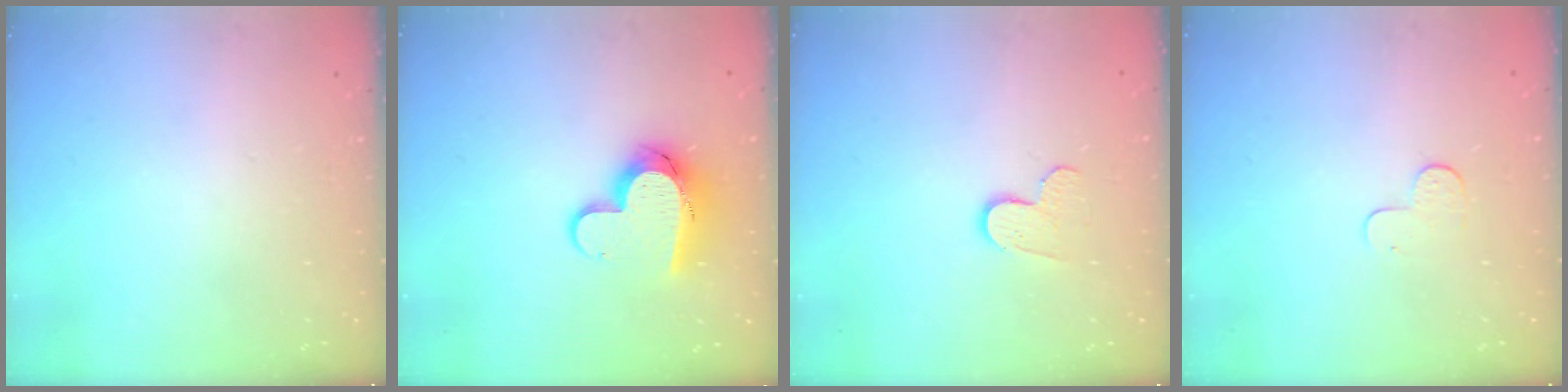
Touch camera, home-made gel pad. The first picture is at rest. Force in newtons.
{"total": 11.9, "press": 11.8, "slide": 1.1}
{"total": 6.3, "press": 6.3, "slide": 0.5}
{"total": 3.1, "press": 3.1, "slide": 0.3}